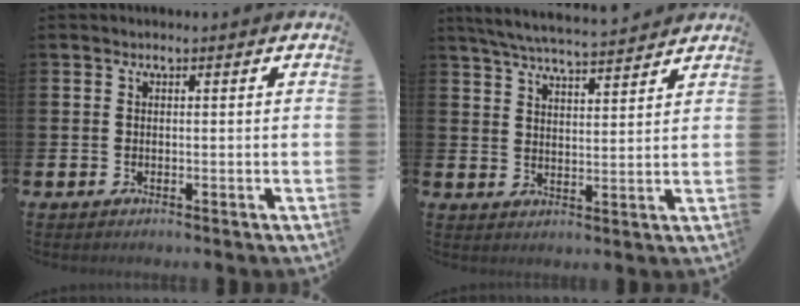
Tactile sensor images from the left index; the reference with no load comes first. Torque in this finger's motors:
{"motor_torque": [0.51, -0.76, 0.10, 0.12]}